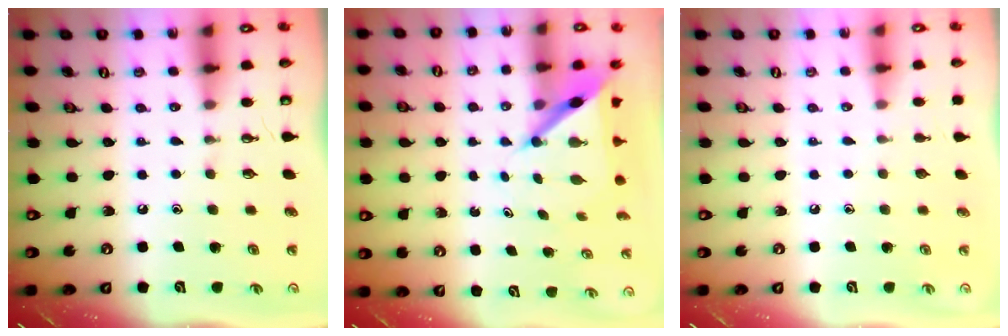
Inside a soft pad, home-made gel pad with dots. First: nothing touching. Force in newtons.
{"total": 6.3, "press": 6.3, "slide": 0.6}
{"total": 0.0}